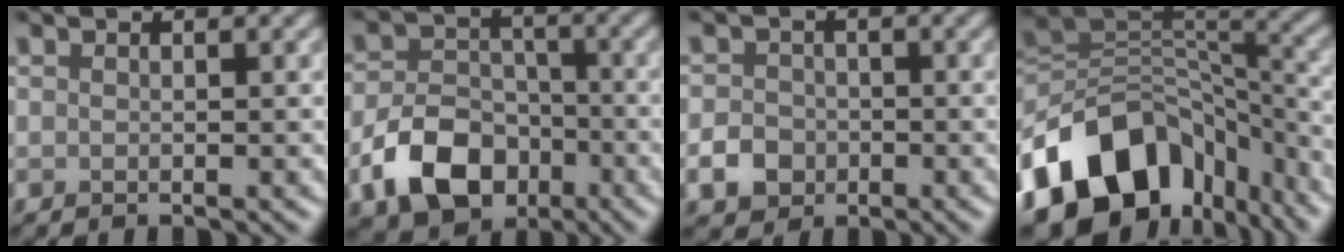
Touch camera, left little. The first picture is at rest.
{"total": 7.5, "force": [-3.4, 5.2, 4.2], "torque": [-0.077, -0.005, -0.066]}
{"total": 2.8, "force": [-1.0, 2.4, 1.1], "torque": [-0.017, 0.002, -0.021]}
{"total": 14.9, "force": [-8.2, 10.2, 7.2], "torque": [-0.147, -0.003, -0.132]}